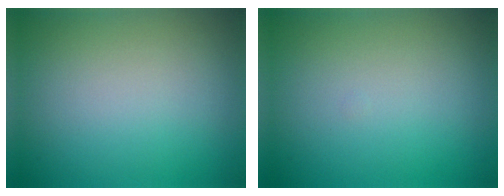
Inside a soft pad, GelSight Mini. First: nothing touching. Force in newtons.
{"total": 0.0}